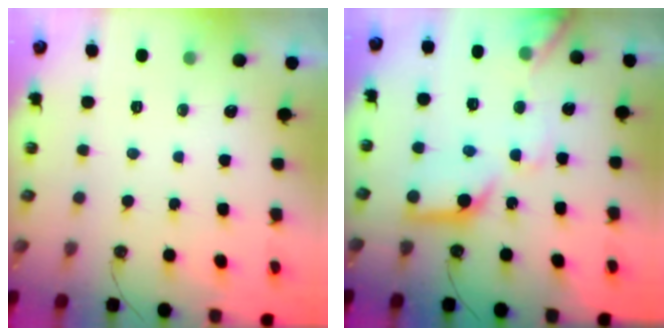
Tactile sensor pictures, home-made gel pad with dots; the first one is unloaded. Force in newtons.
{"total": 15.8, "press": 15.6, "slide": 2.0}